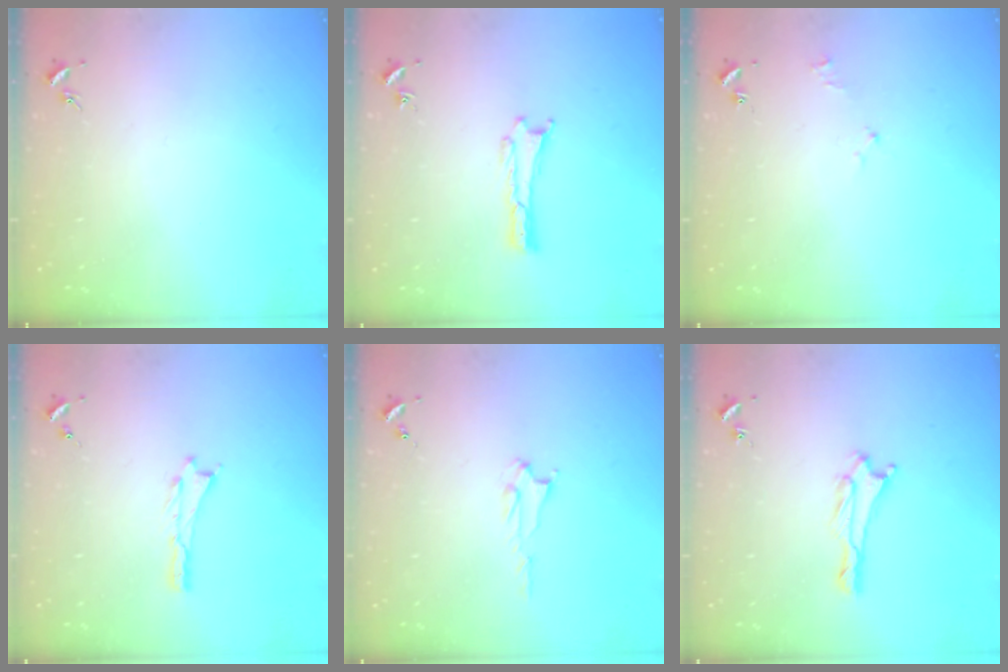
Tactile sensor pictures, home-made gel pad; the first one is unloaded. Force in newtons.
{"total": 0.0}
{"total": 1.6, "press": 1.5, "slide": 0.3}
{"total": 0.0}
{"total": 2.2, "press": 2.2, "slide": 0.4}
{"total": 1.4, "press": 1.4, "slide": 0.2}